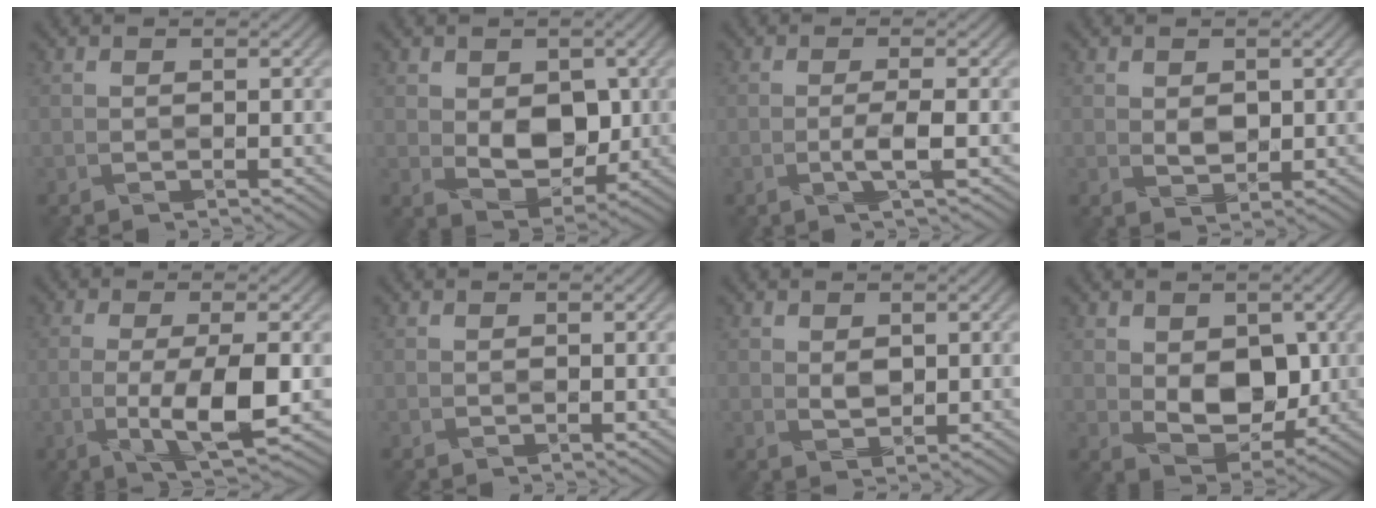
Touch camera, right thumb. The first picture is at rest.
{"total": 5.7, "force": [0.8, 4.0, 3.9], "torque": [-0.068, -0.009, 0.021]}
{"total": 2.4, "force": [-0.7, 0.3, 2.2], "torque": [-0.036, 0.005, -0.022]}
{"total": 1.7, "force": [0.7, 1.2, 0.9], "torque": [-0.017, -0.005, 0.020]}
{"total": 7.5, "force": [-1.6, 2.0, 7.0], "torque": [-0.125, -0.002, -0.025]}
{"total": 0.0}
{"total": 1.4, "force": [0.7, 0.9, 0.7], "torque": [-0.016, -0.004, 0.019]}
{"total": 6.7, "force": [0.9, 4.7, 4.6], "torque": [-0.086, -0.013, 0.023]}